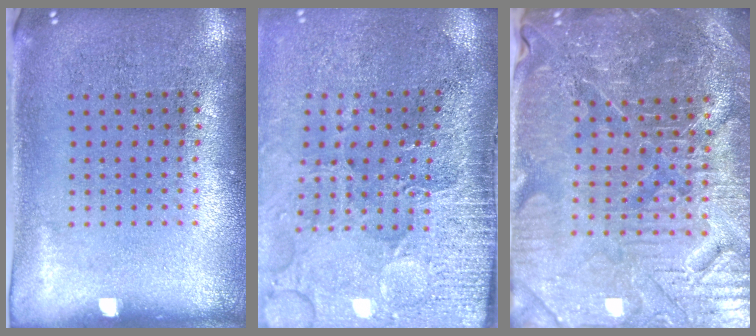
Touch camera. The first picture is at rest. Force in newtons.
{"total": 3.7, "press": 3.4, "slide": 1.4}
{"total": 5.4, "press": 5.1, "slide": 1.8}